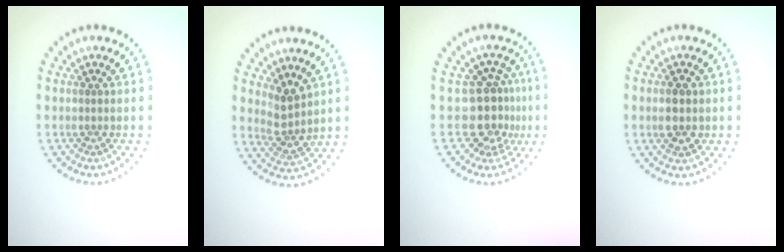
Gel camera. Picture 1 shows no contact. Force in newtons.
{"total": 2.6, "press": 2.0, "slide": 1.6}
{"total": 3.9, "press": 2.8, "slide": 2.7}
{"total": 3.0, "press": 2.9, "slide": 0.3}